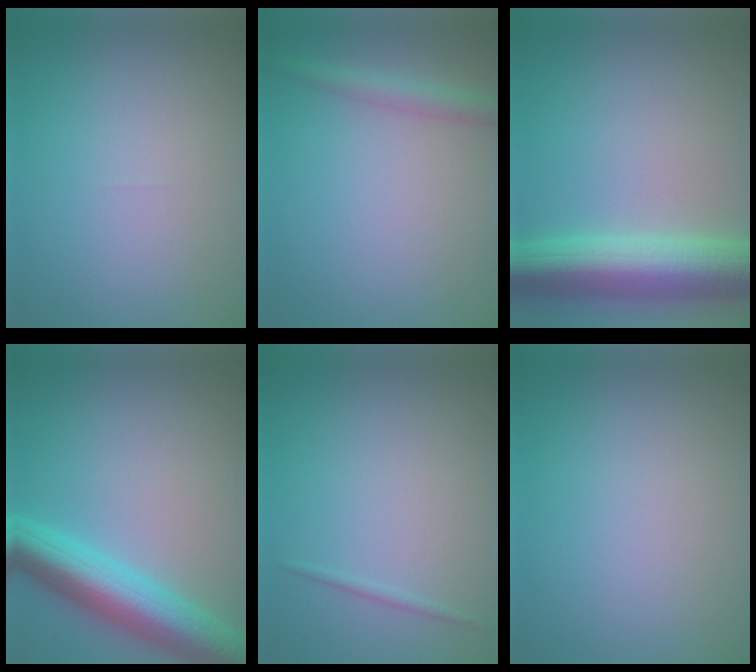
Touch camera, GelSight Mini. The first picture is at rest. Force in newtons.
{"total": 2.3, "press": 2.3, "slide": 0.1}
{"total": 8.9, "press": 8.9, "slide": 0.2}
{"total": 8.3, "press": 8.3, "slide": 0.1}
{"total": 0.6, "press": 0.6, "slide": 0.1}
{"total": 0.0}